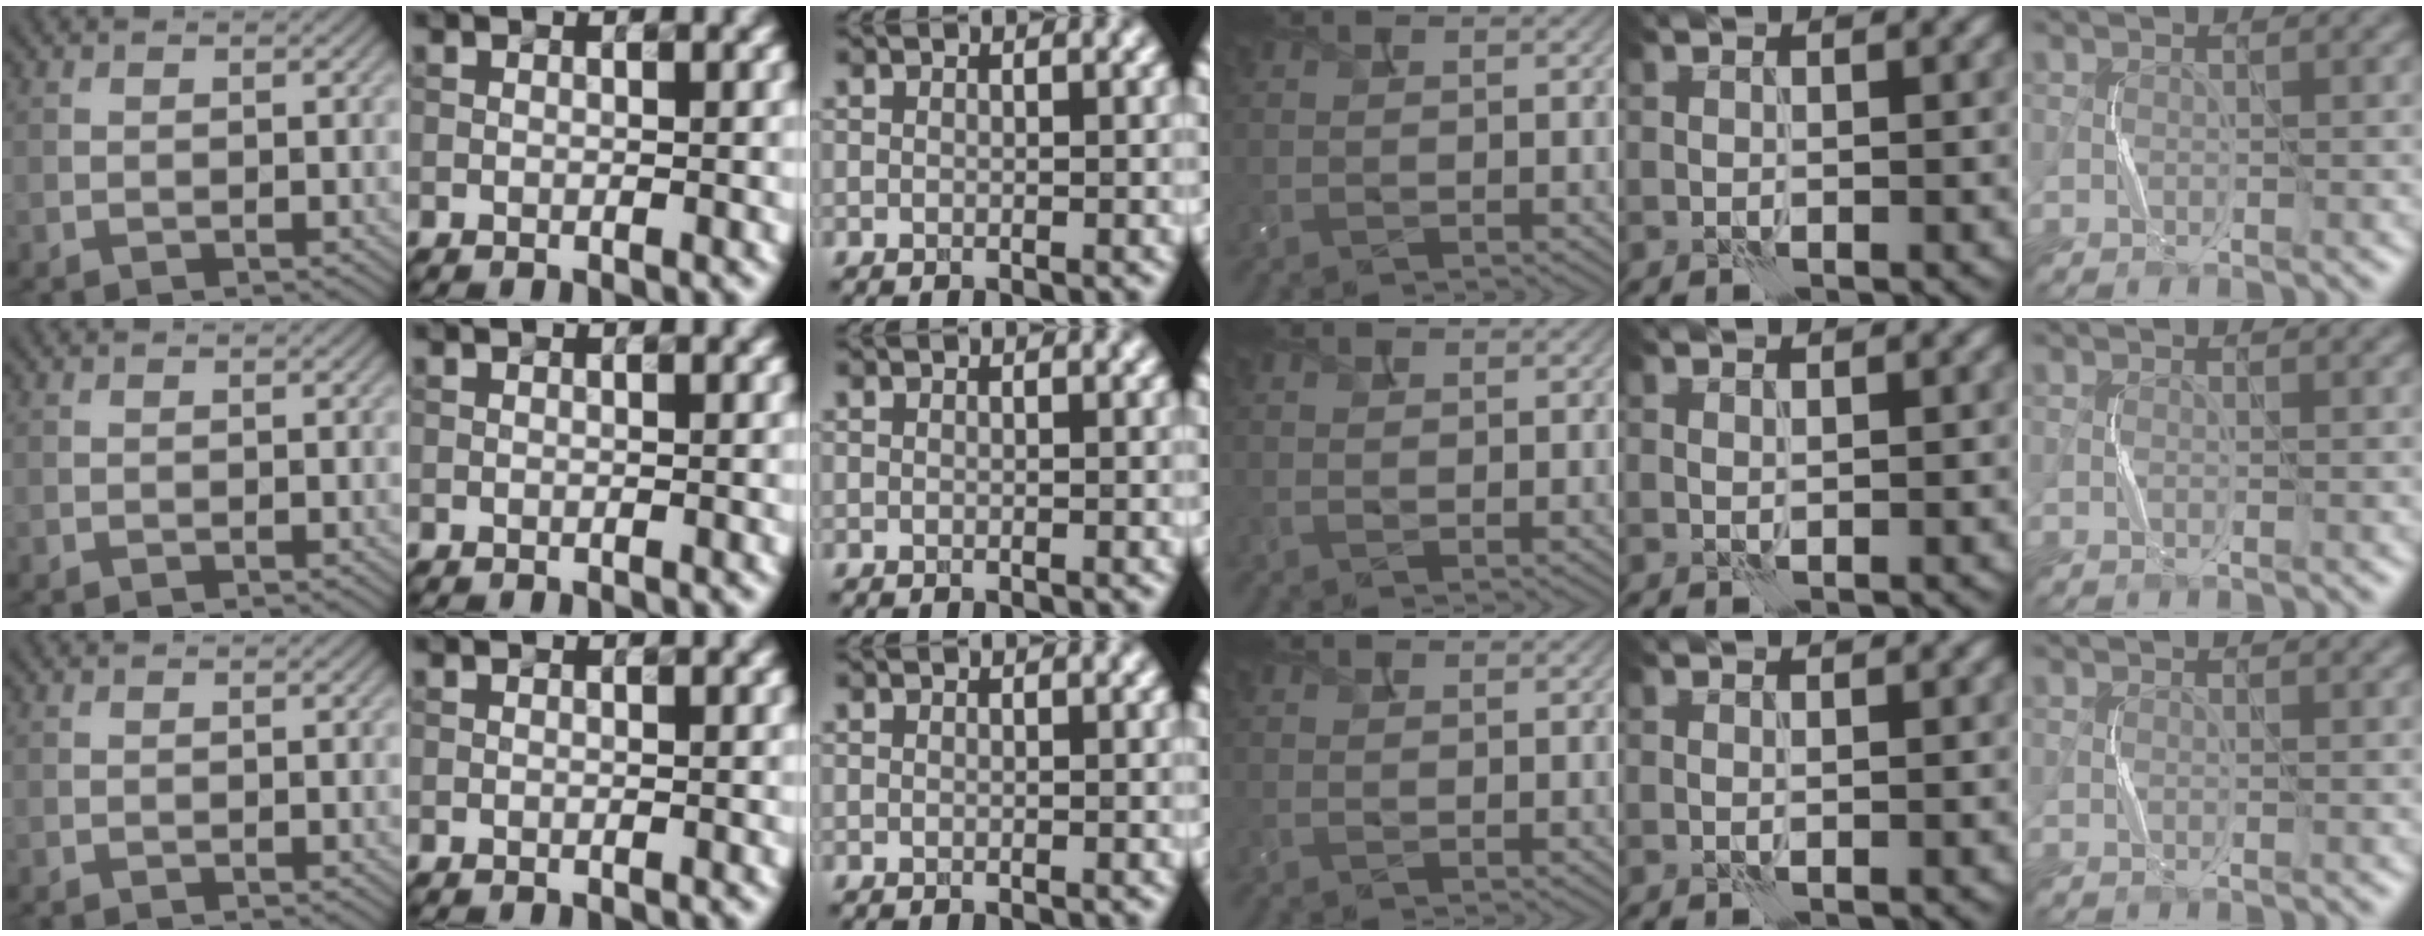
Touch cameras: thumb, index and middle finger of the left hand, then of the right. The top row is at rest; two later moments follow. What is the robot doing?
{"motion": "squeeze", "object": "bubble wrap"}